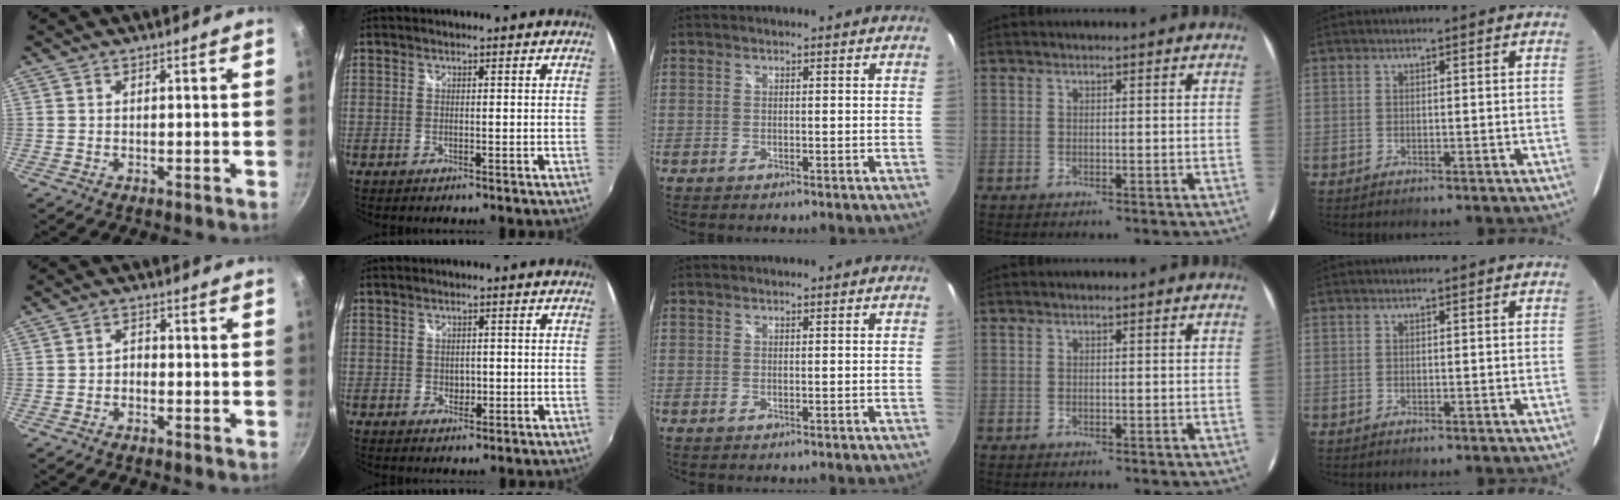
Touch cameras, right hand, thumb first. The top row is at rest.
{"thumb": {"total": 1.6, "force": [-0.8, 1.1, 0.9], "torque": [-0.009, 0.013, -0.017]}, "index": {"total": 1.9, "force": [-0.2, 1.6, 0.9], "torque": [-0.011, -0.001, -0.003]}}